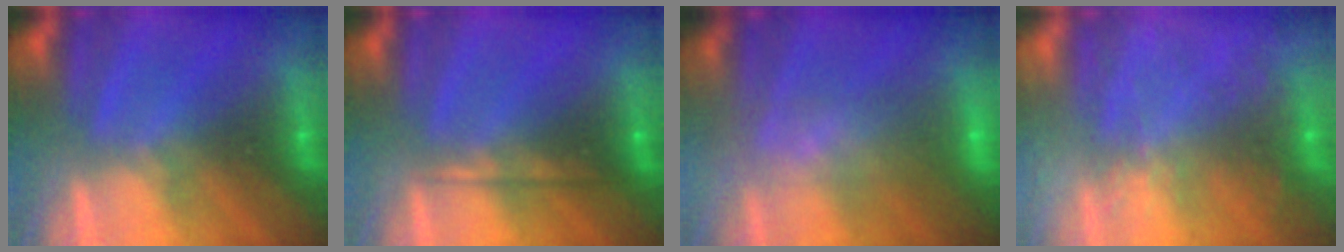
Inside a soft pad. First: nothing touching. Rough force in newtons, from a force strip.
{"total": 2.1}
{"total": 7.6}
{"total": 9.2}